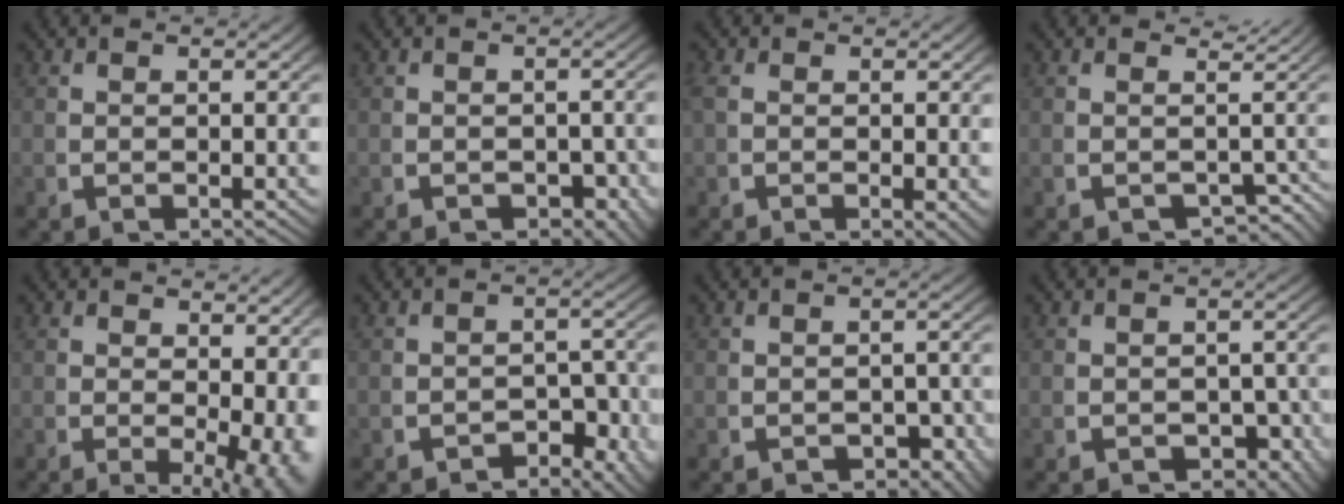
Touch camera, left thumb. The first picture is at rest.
{"total": 1.9, "force": [-0.9, 1.4, 1.0], "torque": [-0.014, -0.011, -0.014]}
{"total": 1.7, "force": [-0.1, 0.7, 1.6], "torque": [-0.034, -0.007, 0.006]}
{"total": 3.5, "force": [-0.8, 2.5, 2.2], "torque": [-0.017, -0.017, -0.011]}
{"total": 5.3, "force": [-0.4, 2.8, 4.5], "torque": [-0.054, -0.029, 0.006]}
{"total": 3.8, "force": [-2.5, 2.0, 2.1], "torque": [-0.029, -0.014, -0.039]}
{"total": 2.3, "force": [-1.6, 1.3, 1.0], "torque": [-0.009, -0.011, -0.025]}
{"total": 2.8, "force": [-1.5, 1.9, 1.5], "torque": [-0.017, -0.016, -0.021]}